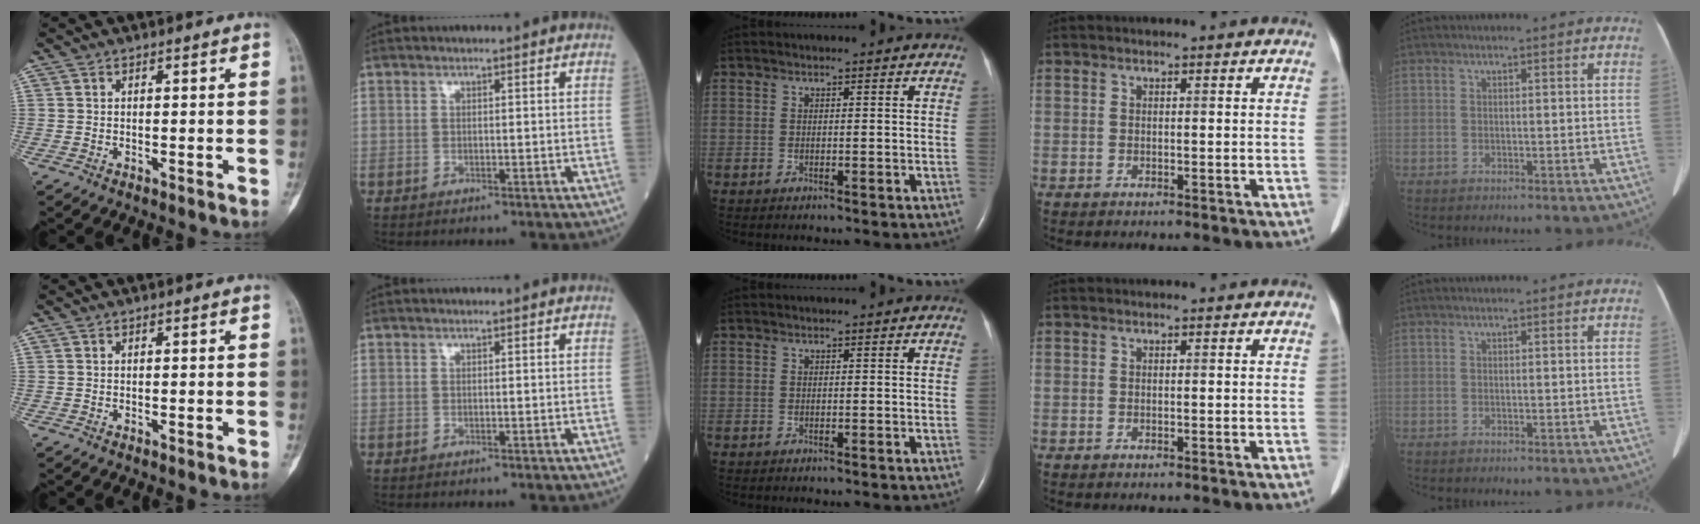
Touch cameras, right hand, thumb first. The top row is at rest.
{}